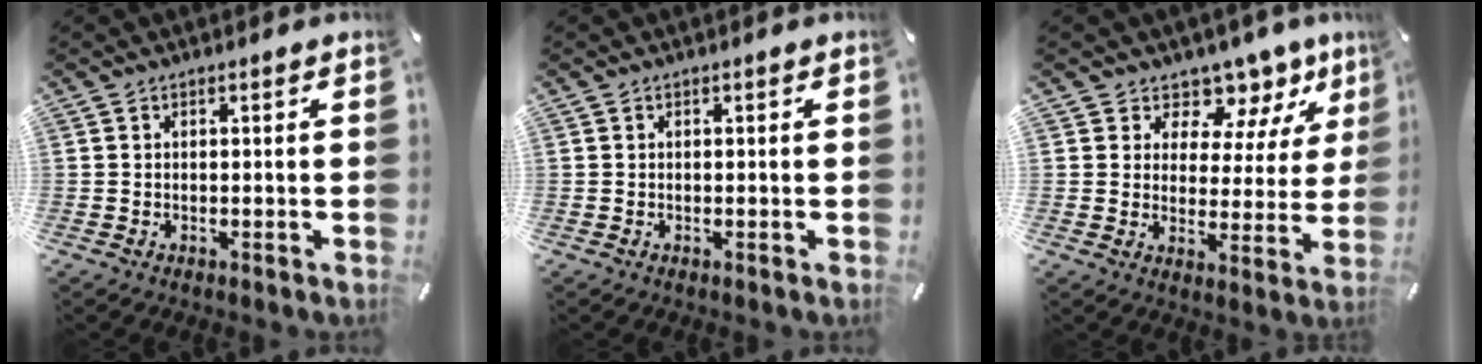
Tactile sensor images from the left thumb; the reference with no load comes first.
{"total": 0.0}
{"total": 8.1, "force": [6.2, 5.0, 1.4], "torque": [-0.021, -0.065, 0.108]}